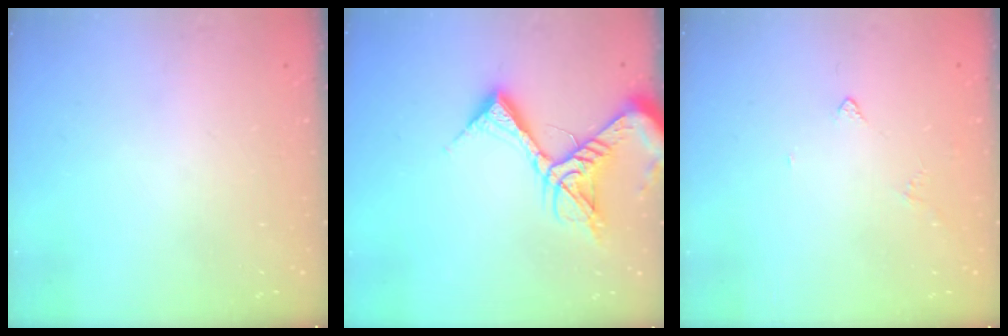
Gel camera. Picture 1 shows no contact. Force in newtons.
{"total": 14.2, "press": 14.1, "slide": 2.0}
{"total": 2.9, "press": 2.9, "slide": 0.5}